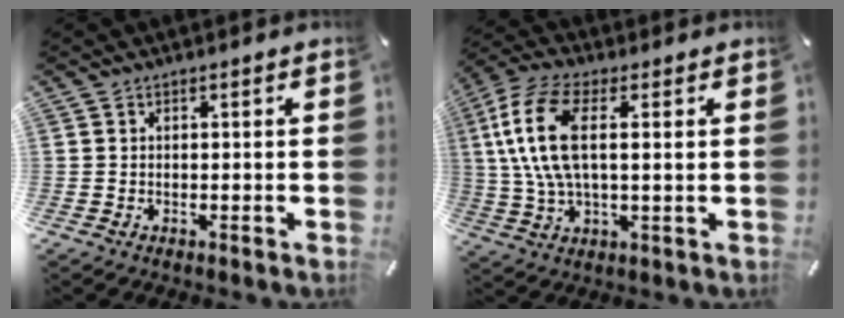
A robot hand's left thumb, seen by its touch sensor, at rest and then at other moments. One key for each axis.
{"total": 13.1, "fx": 2.9, "fy": 5.2, "fz": 11.6, "tx": -0.266, "ty": -0.010, "tz": 0.045}